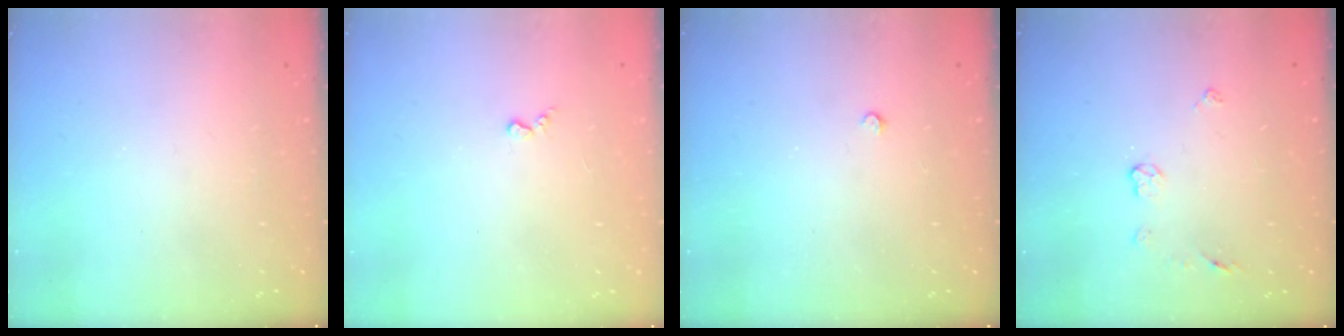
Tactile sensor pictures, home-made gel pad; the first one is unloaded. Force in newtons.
{"total": 2.4, "press": 2.4, "slide": 0.4}
{"total": 2.3, "press": 2.3, "slide": 0.4}
{"total": 5.1, "press": 5.1, "slide": 0.4}